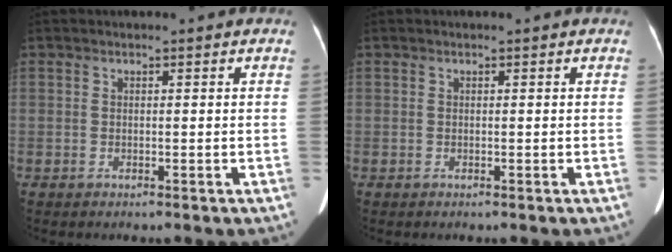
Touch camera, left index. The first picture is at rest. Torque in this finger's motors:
{"motor_torque": [-0.04, 0.04, 0.00, 0.00]}